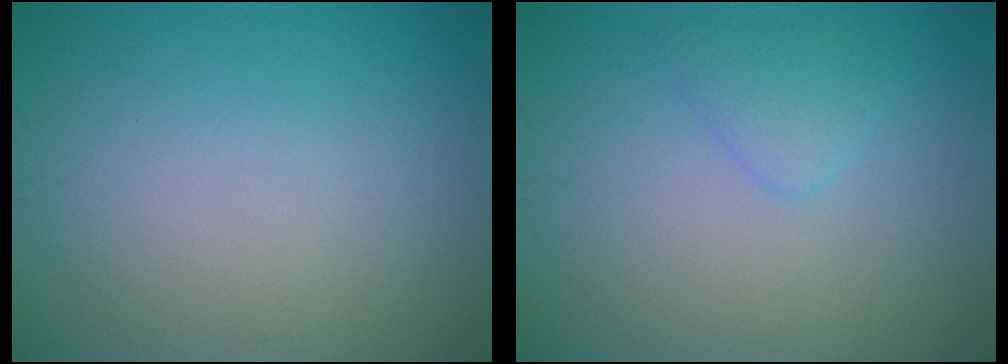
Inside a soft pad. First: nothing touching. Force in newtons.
{"total": 1.6, "press": 1.6, "slide": 0.1}